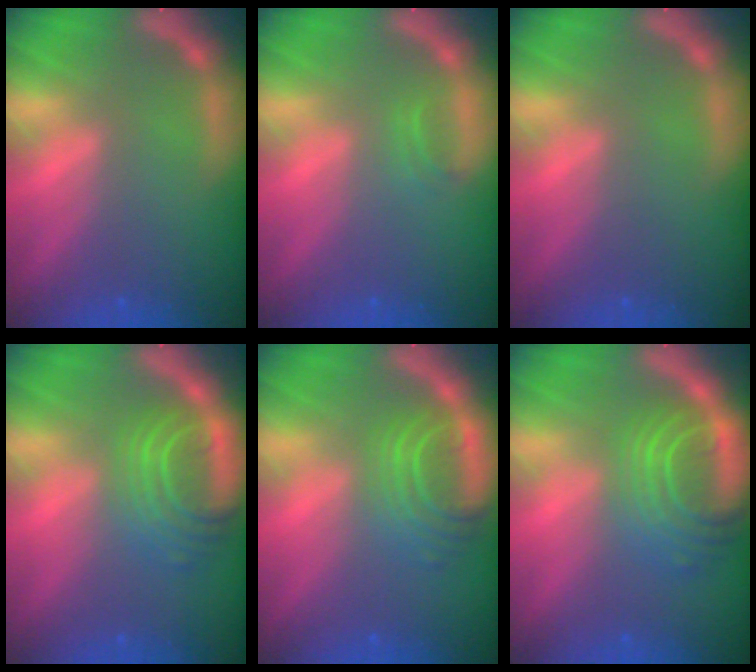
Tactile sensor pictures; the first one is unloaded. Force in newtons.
{"total": 0.9}
{"total": 0.0}
{"total": 6.6}
{"total": 5.5}
{"total": 8.1}